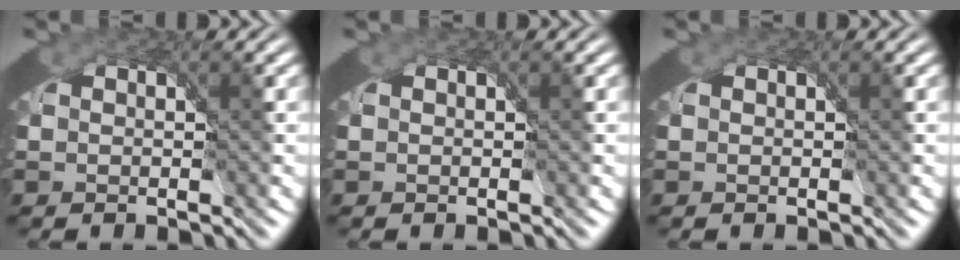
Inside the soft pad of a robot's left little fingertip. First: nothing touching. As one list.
[{"total": 0.0}, {"total": 0.0}]